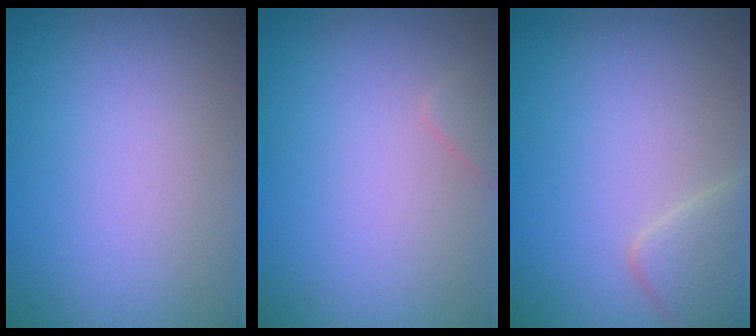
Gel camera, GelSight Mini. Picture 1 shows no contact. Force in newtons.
{"total": 0.8, "press": 0.8, "slide": 0.1}
{"total": 2.6, "press": 2.6, "slide": 0.1}